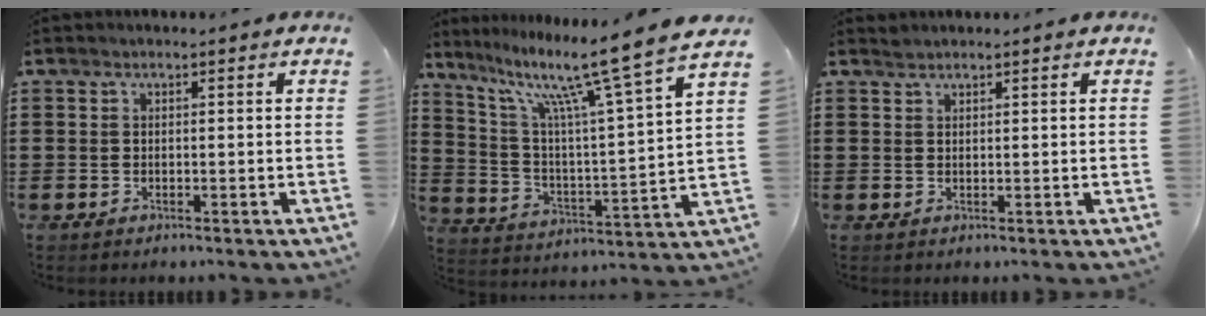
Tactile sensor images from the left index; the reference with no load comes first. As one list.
[{"total": 12.6, "force": [9.3, 0.1, 8.4], "torque": [-0.180, -0.061, 0.142]}, {"total": 0.8, "force": [0.8, 0.2, 0.1], "torque": [-0.003, 0.000, 0.016]}]